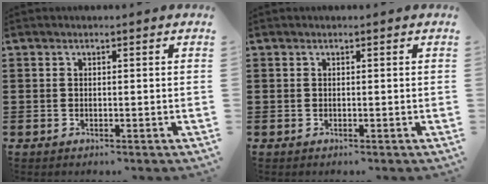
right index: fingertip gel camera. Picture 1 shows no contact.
{"total": 0.0}